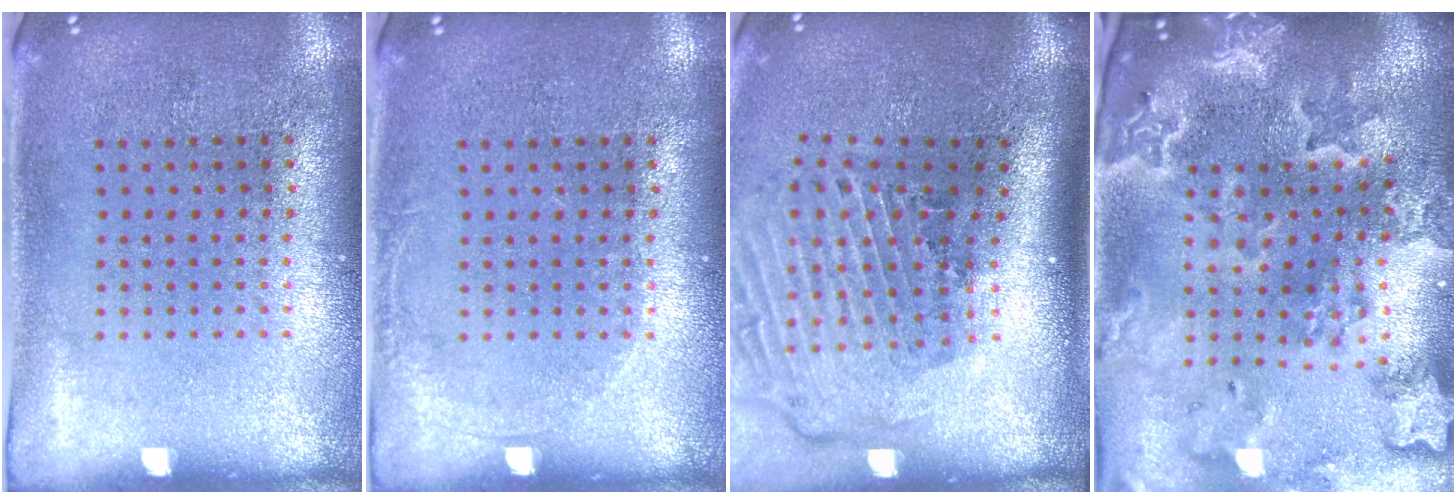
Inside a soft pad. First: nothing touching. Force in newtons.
{"total": 0.7, "press": 0.7, "slide": 0.1}
{"total": 2.9, "press": 2.0, "slide": 2.2}
{"total": 3.6, "press": 3.2, "slide": 1.8}